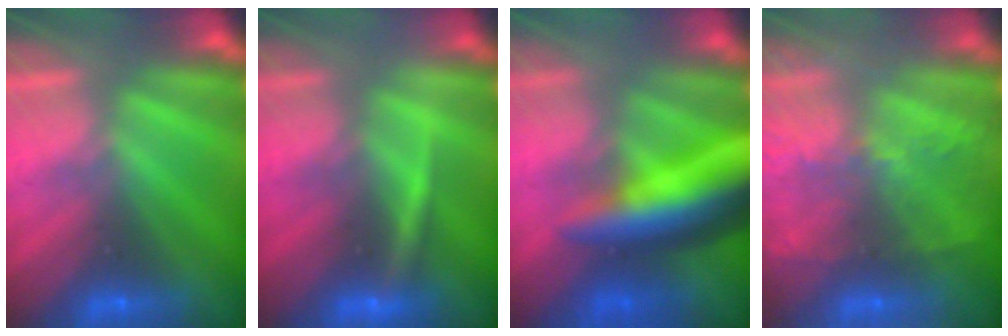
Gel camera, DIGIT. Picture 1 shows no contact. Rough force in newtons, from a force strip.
{"total": 2.9}
{"total": 8.0}
{"total": 8.9}